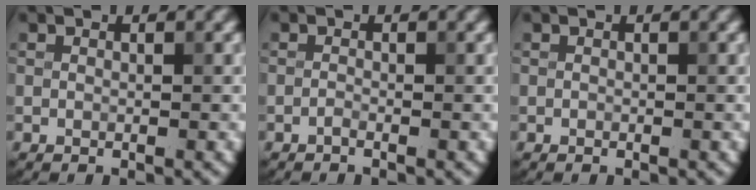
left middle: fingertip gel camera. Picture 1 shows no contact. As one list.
[{"total": 0.5, "force": [-0.4, 0.1, 0.3], "torque": [-0.006, 0.001, -0.010]}, {"total": 0.0}]